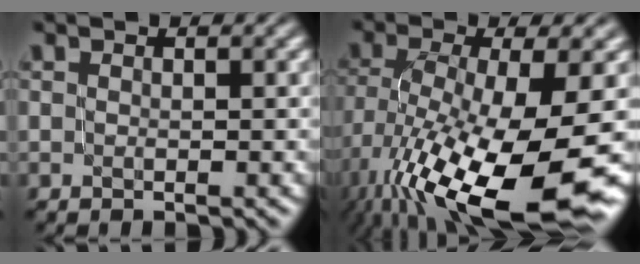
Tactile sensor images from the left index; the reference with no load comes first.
{"total": 15.3, "force": [-6.5, 5.5, 12.8], "torque": [-0.239, -0.027, -0.106]}